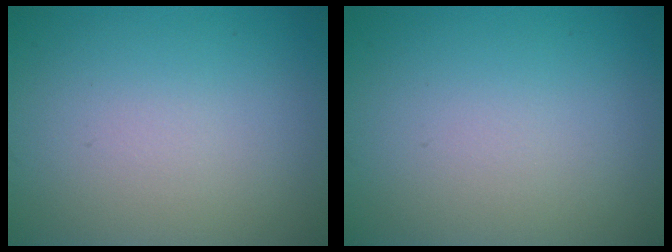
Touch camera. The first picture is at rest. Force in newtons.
{"total": 0.0}